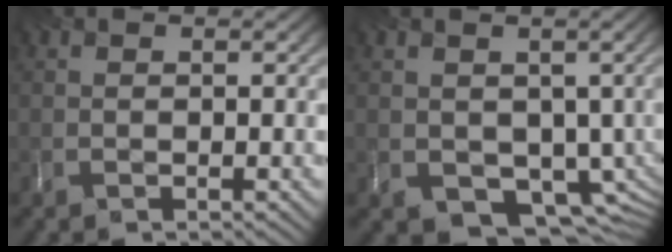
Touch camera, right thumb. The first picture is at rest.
{"total": 5.1, "force": [-0.4, 4.2, 2.8], "torque": [-0.068, -0.039, 0.008]}